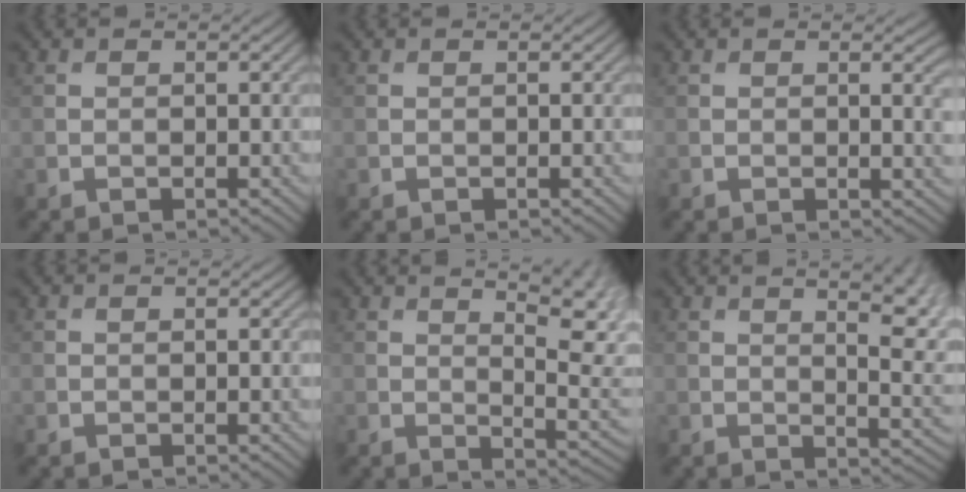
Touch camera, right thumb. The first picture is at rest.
{"total": 0.0}
{"total": 2.1, "force": [0.3, 0.4, 2.0], "torque": [-0.027, -0.001, 0.004]}
{"total": 0.0}
{"total": 9.9, "force": [4.4, 2.9, 8.4], "torque": [-0.101, 0.017, 0.063]}
{"total": 11.0, "force": [4.7, 3.8, 9.2], "torque": [-0.109, 0.030, 0.061]}